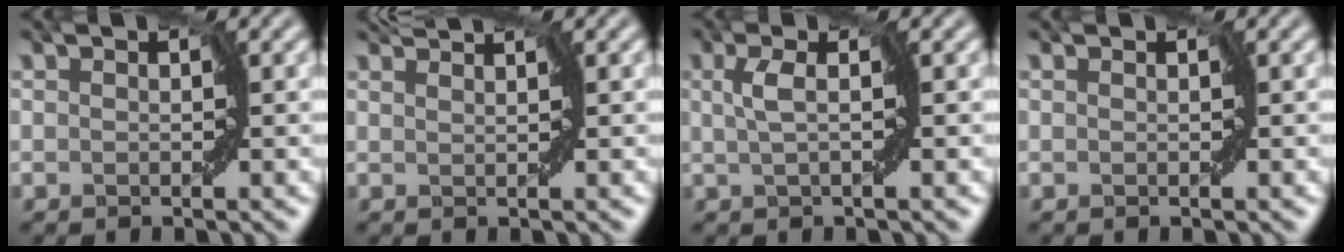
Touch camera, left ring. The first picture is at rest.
{"total": 0.8, "force": [0.6, -0.4, 0.2], "torque": [-0.004, 0.005, 0.011]}
{"total": 1.3, "force": [0.4, -0.2, 1.2], "torque": [-0.028, 0.003, 0.007]}
{"total": 0.0}